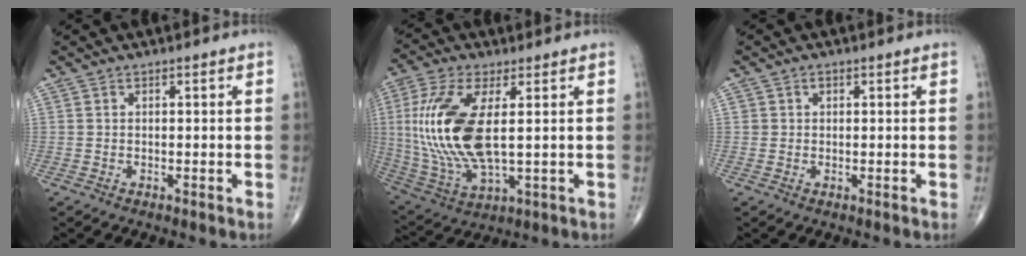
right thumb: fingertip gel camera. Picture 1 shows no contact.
{"total": 18.0, "force": [1.9, 7.4, 16.4], "torque": [-0.368, -0.014, 0.045]}
{"total": 0.8, "force": [0.3, 0.7, 0.3], "torque": [0.004, 0.001, 0.004]}